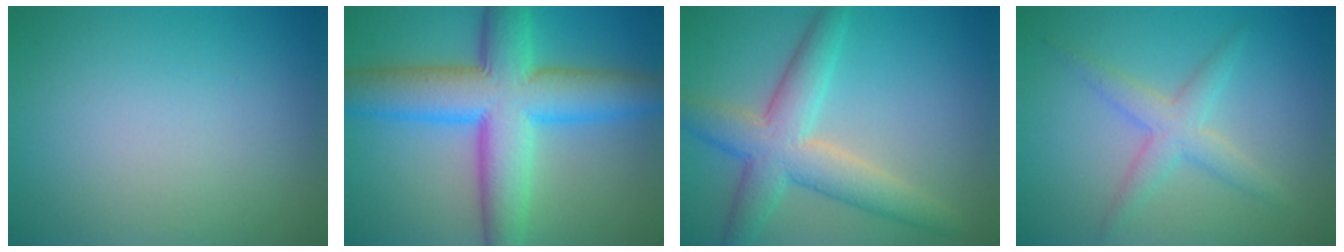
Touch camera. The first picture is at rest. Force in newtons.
{"total": 11.0, "press": 11.0, "slide": 0.3}
{"total": 6.2, "press": 6.2, "slide": 0.2}
{"total": 3.0, "press": 3.0, "slide": 0.1}